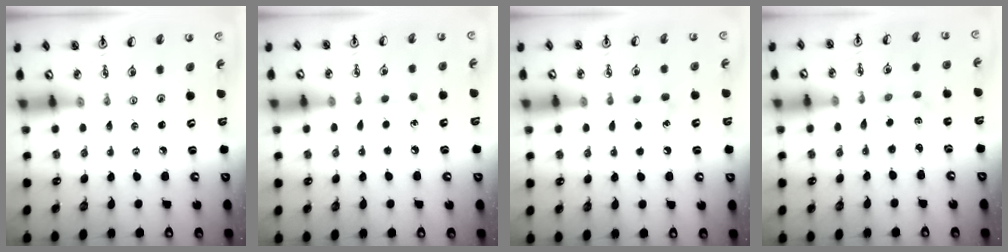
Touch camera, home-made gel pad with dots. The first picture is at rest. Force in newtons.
{"total": 6.2, "press": 6.2, "slide": 0.8}
{"total": 6.4, "press": 6.3, "slide": 0.8}
{"total": 2.3, "press": 2.1, "slide": 0.8}